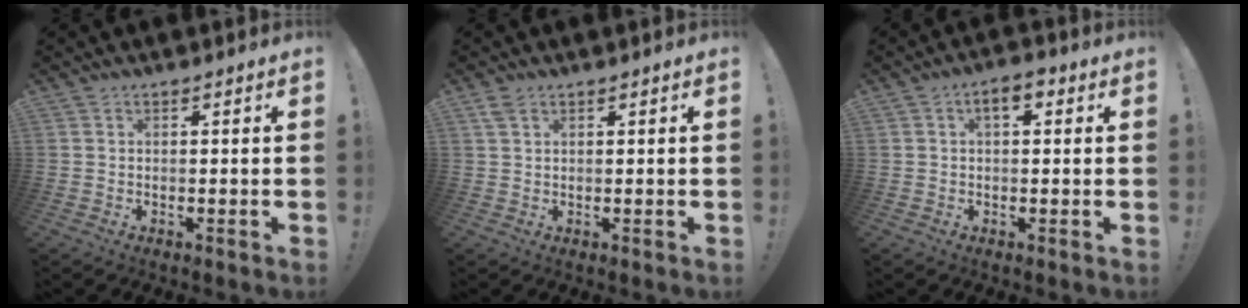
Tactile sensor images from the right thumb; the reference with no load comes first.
{"total": 2.6, "force": [1.5, 1.4, 1.6], "torque": [-0.031, 0.003, 0.029]}
{"total": 4.2, "force": [0.9, 2.1, 3.5], "torque": [-0.042, 0.004, 0.011]}